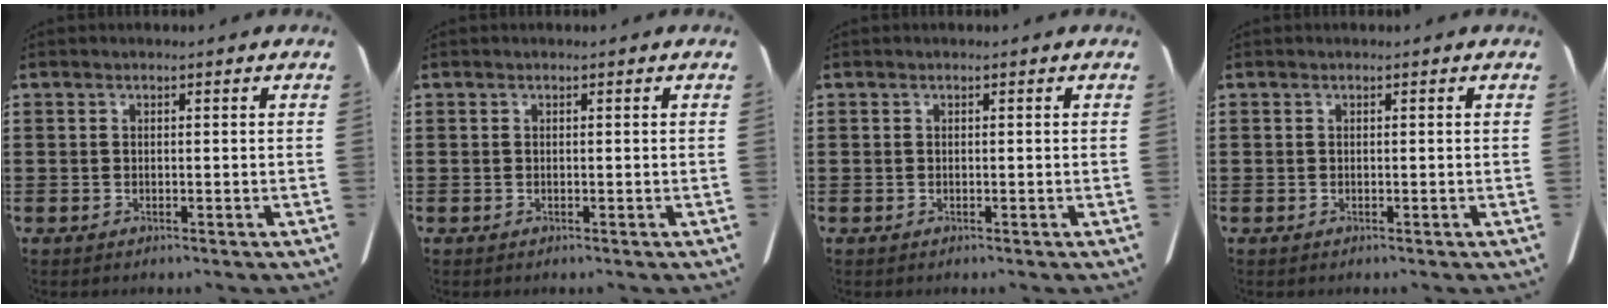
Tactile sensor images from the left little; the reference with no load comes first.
{"total": 0.0}
{"total": 0.0}
{"total": 0.0}